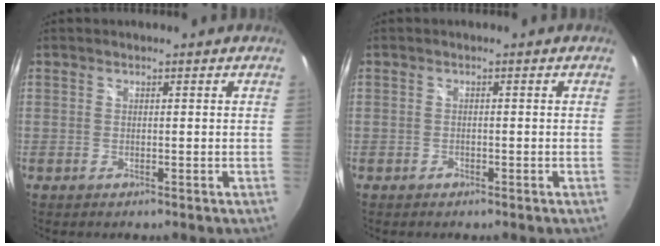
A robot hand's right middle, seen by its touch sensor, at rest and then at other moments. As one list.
[{"total": 0.8, "force": [-0.6, 0.5, 0.1], "torque": [-0.002, -0.001, -0.011]}]